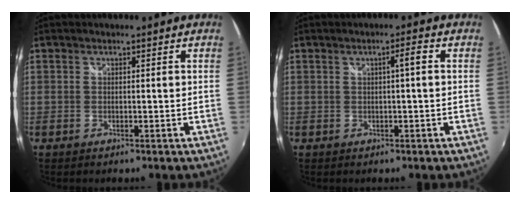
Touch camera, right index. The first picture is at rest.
{"total": 2.2, "force": [0.2, 0.0, 2.2], "torque": [-0.037, 0.006, 0.004]}